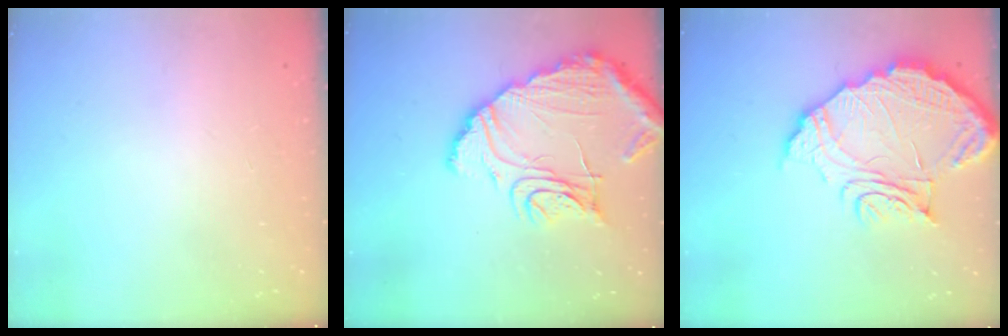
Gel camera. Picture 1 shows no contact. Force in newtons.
{"total": 15.7, "press": 15.6, "slide": 1.0}
{"total": 17.1, "press": 17.0, "slide": 1.5}